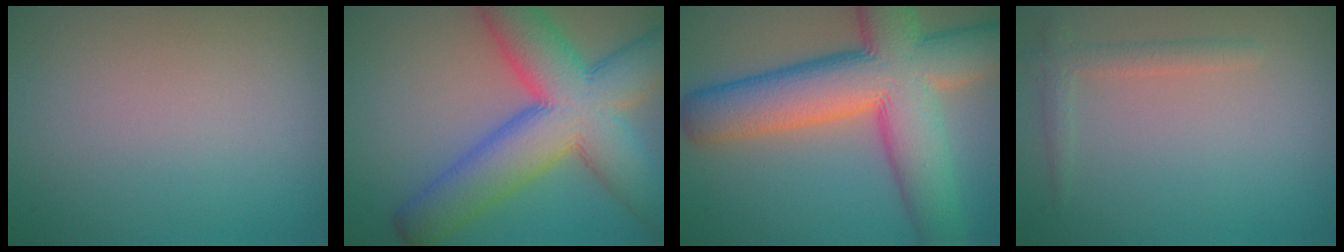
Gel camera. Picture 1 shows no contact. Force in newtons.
{"total": 12.1, "press": 12.1, "slide": 0.4}
{"total": 13.5, "press": 13.5, "slide": 0.6}
{"total": 1.7, "press": 1.6, "slide": 0.1}